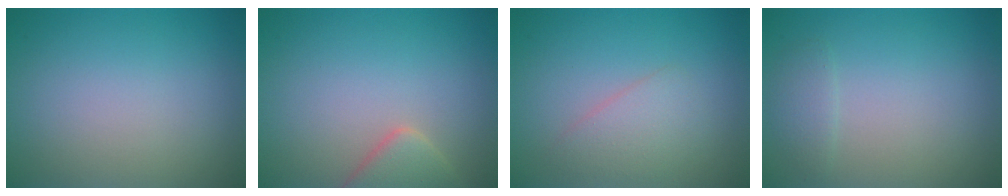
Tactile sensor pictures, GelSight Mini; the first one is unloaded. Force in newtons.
{"total": 3.0, "press": 2.9, "slide": 0.3}
{"total": 2.3, "press": 2.3, "slide": 0.1}
{"total": 1.1, "press": 1.1, "slide": 0.0}